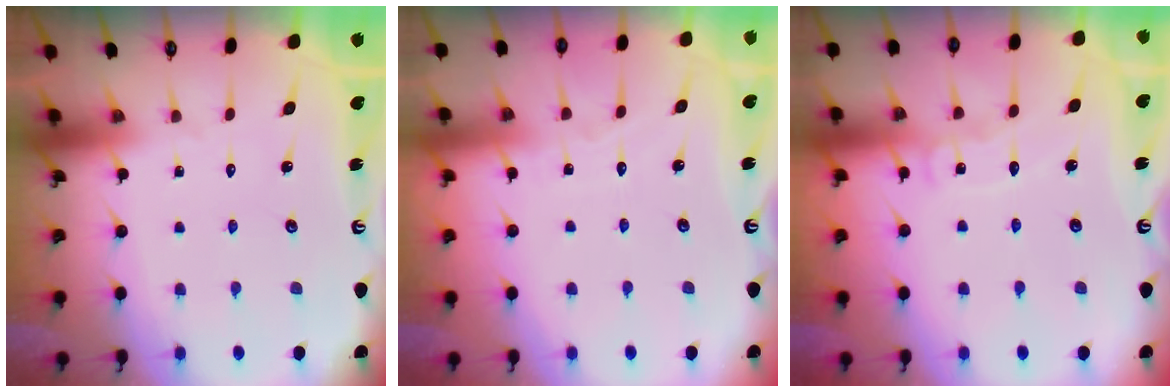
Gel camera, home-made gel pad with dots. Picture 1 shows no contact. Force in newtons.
{"total": 3.1, "press": 3.1, "slide": 0.2}
{"total": 7.1, "press": 7.0, "slide": 0.7}